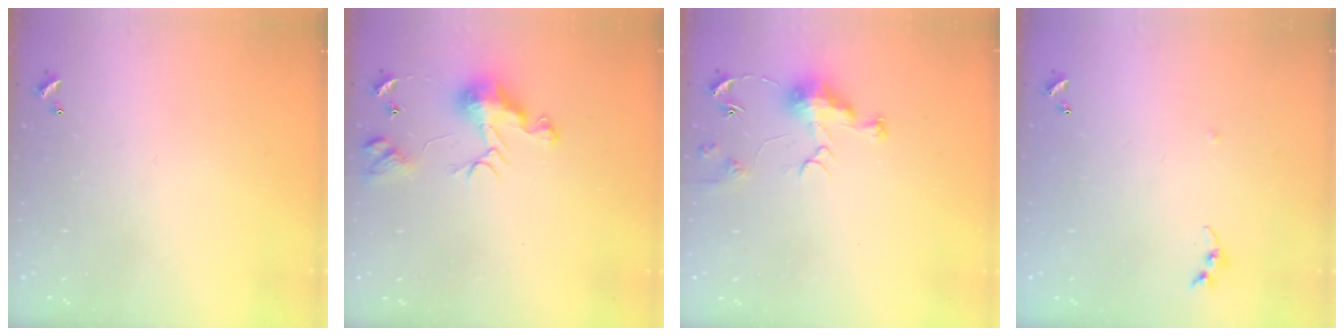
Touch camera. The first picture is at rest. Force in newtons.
{"total": 10.0, "press": 9.9, "slide": 1.6}
{"total": 7.0, "press": 7.0, "slide": 0.7}
{"total": 5.0, "press": 5.0, "slide": 0.6}